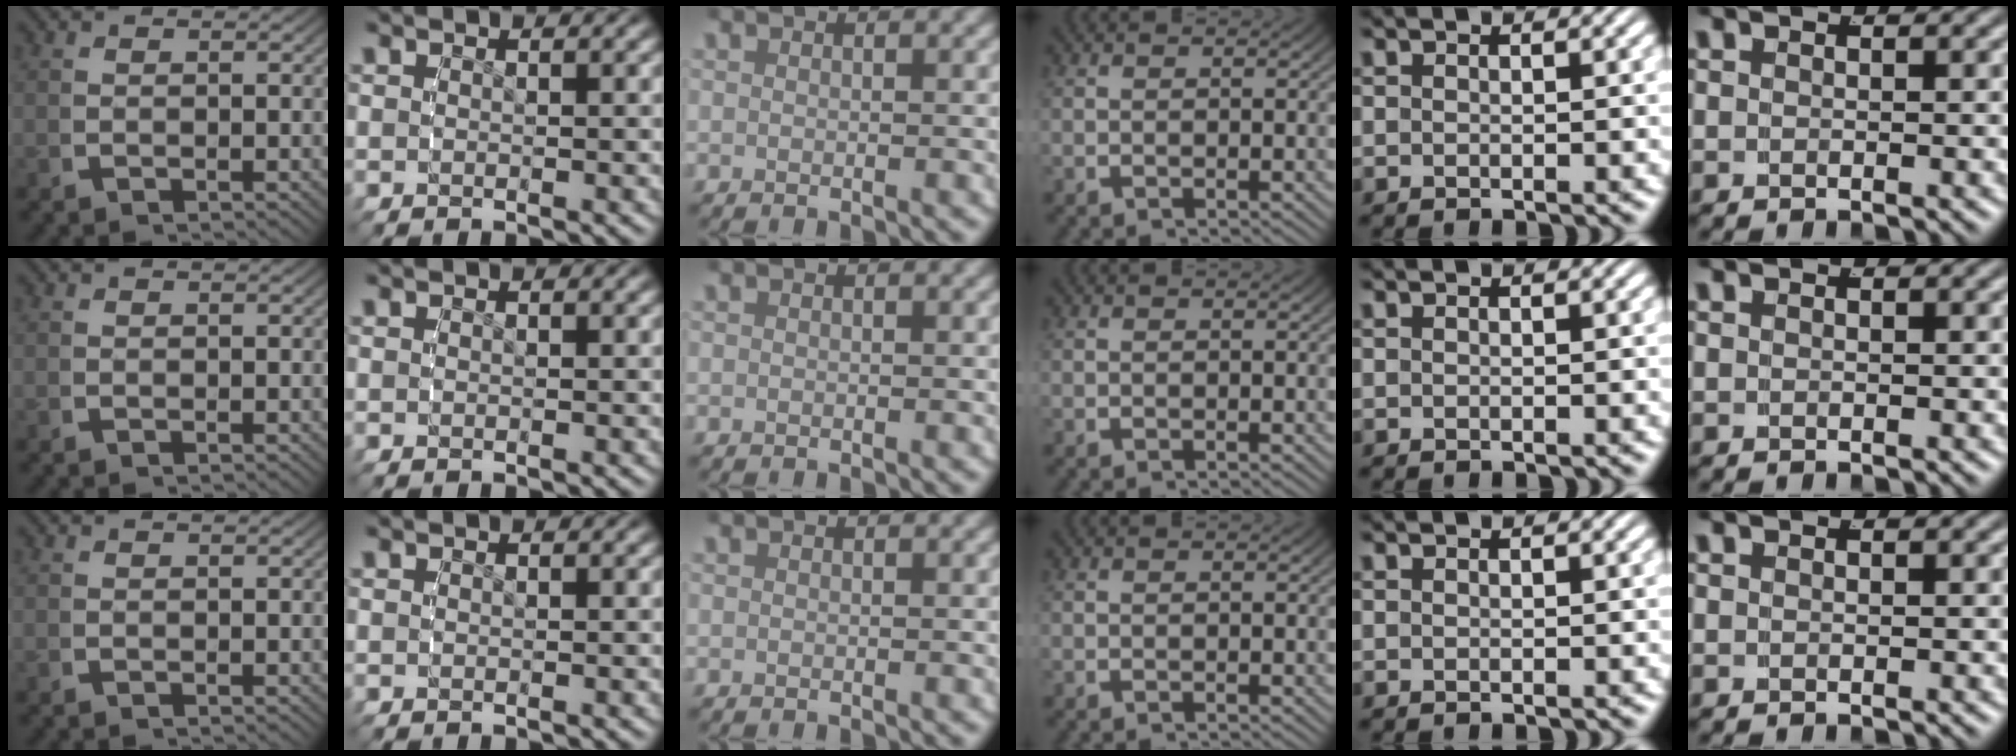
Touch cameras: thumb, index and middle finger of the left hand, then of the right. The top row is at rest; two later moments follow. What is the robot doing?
{"motion": "reach", "object": "hoodie"}